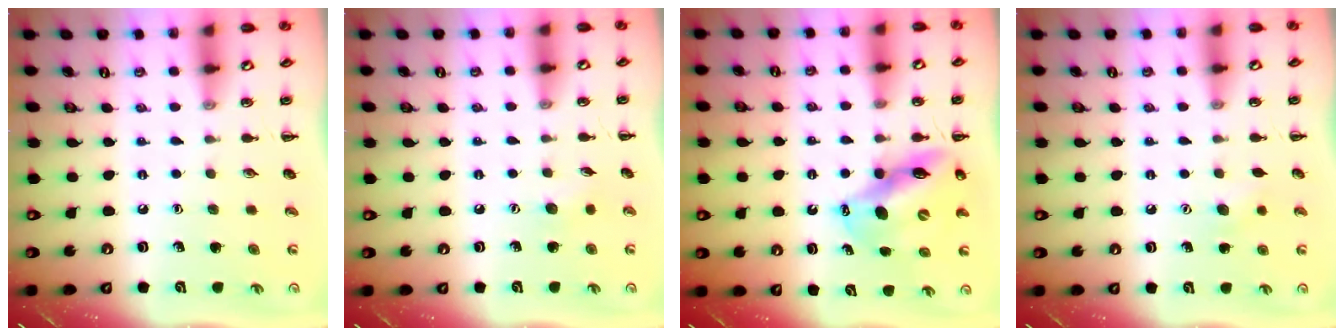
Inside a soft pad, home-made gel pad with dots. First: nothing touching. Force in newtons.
{"total": 4.0, "press": 3.8, "slide": 1.0}
{"total": 12.0, "press": 11.7, "slide": 2.7}
{"total": 5.1, "press": 5.0, "slide": 1.2}